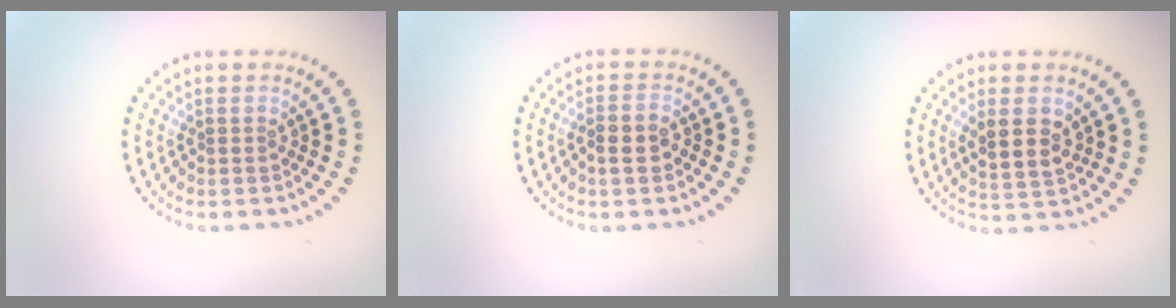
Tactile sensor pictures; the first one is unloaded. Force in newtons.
{"total": 2.3, "press": 2.2, "slide": 0.6}
{"total": 3.0, "press": 2.8, "slide": 0.9}